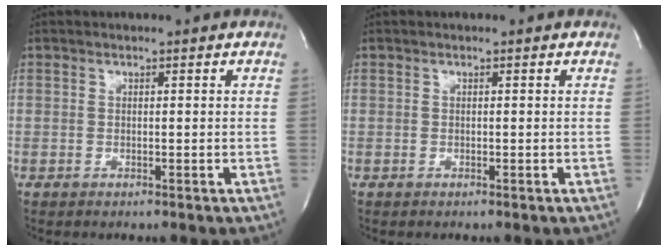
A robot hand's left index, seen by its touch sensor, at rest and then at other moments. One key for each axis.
{"total": 0.0}